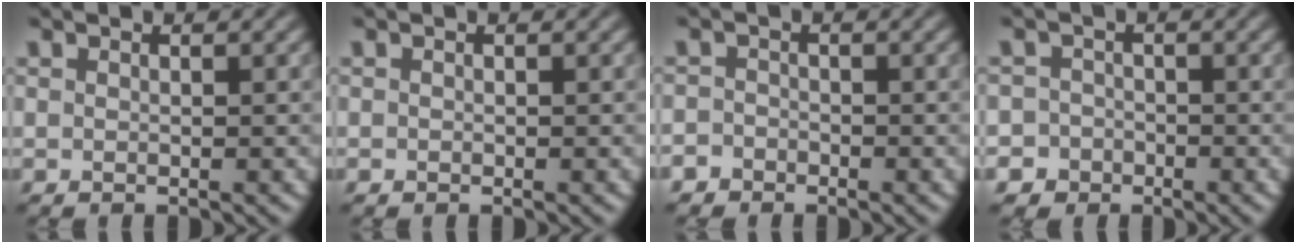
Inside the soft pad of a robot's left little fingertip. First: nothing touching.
{"total": 0.0}
{"total": 1.5, "force": [-1.0, 1.1, 0.1], "torque": [0.021, 0.005, -0.024]}
{"total": 3.5, "force": [-1.8, 3.0, 0.0], "torque": [0.038, 0.004, -0.042]}